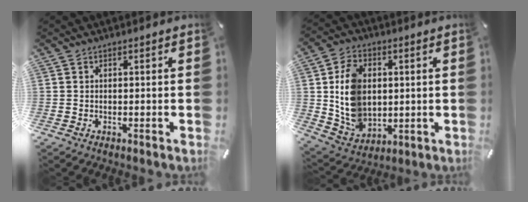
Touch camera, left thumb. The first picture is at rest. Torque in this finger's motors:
{"motor_torque": [1.92, 3.09, 0.36, -0.06, 0.21]}